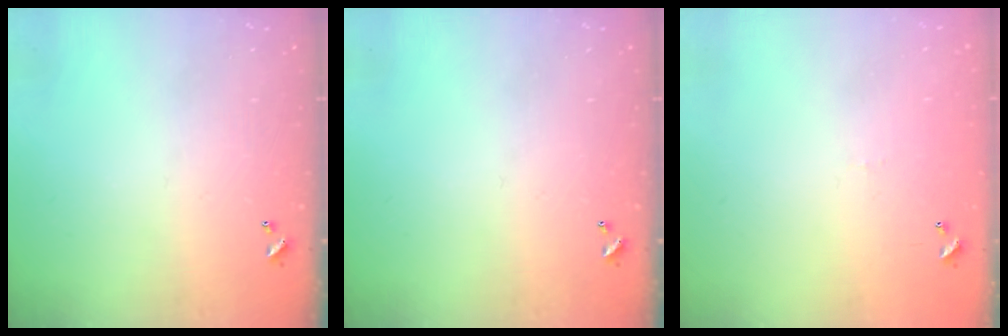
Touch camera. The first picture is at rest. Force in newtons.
{"total": 0.0}
{"total": 5.8, "press": 5.7, "slide": 0.8}